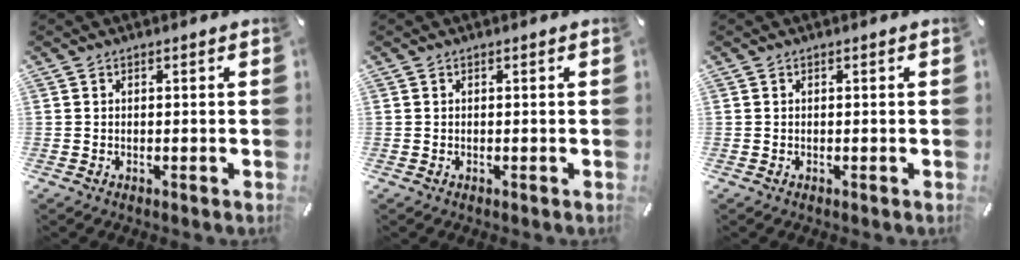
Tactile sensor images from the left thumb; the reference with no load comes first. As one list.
[{"total": 0.0}, {"total": 0.0}]